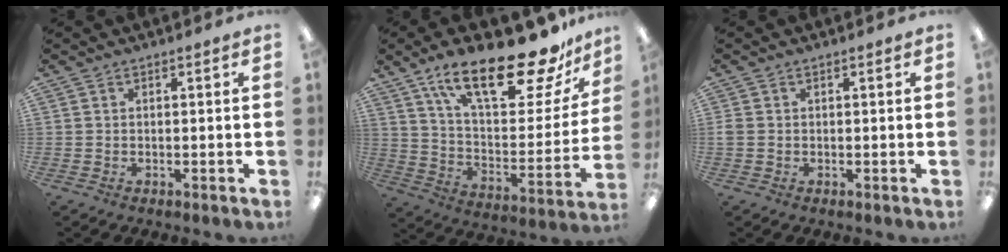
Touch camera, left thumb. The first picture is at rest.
{"total": 24.9, "force": [17.3, 8.0, 16.0], "torque": [-0.249, -0.107, 0.286]}
{"total": 1.2, "force": [-0.1, 1.0, 0.6], "torque": [-0.012, 0.005, -0.003]}